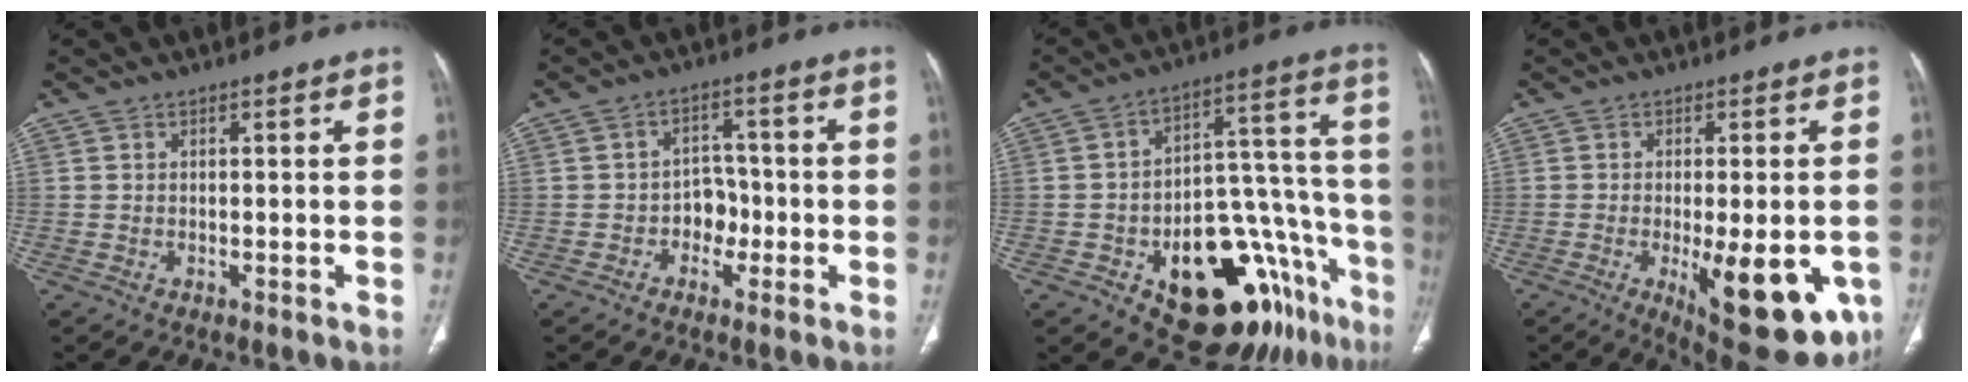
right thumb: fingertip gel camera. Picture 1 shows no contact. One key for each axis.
{"total": 4.8, "fx": -1.6, "fy": 3.9, "fz": 2.3, "tx": 0.000, "ty": 0.021, "tz": -0.033}
{"total": 25.3, "fx": -12.8, "fy": 12.4, "fz": 17.9, "tx": -0.154, "ty": 0.100, "tz": -0.170}
{"total": 17.6, "fx": -5.7, "fy": 6.6, "fz": 15.3, "tx": -0.154, "ty": -0.016, "tz": -0.059}